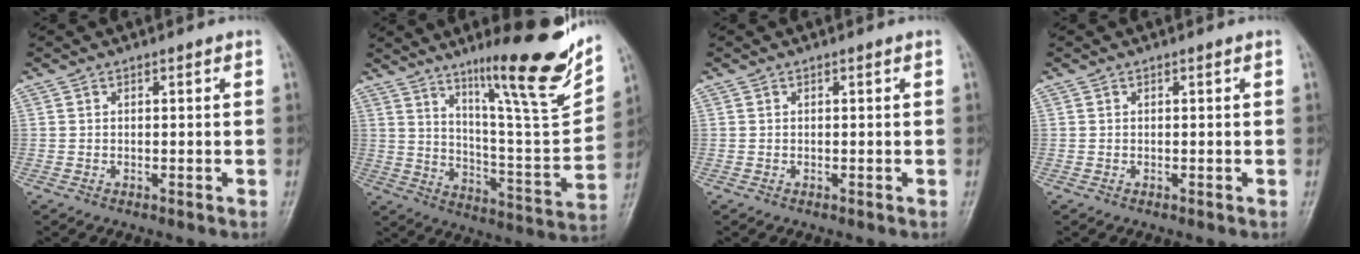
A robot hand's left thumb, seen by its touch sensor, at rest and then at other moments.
{"total": 20.9, "force": [13.6, 2.6, 15.7], "torque": [-0.200, -0.079, 0.222]}
{"total": 0.0}
{"total": 0.0}